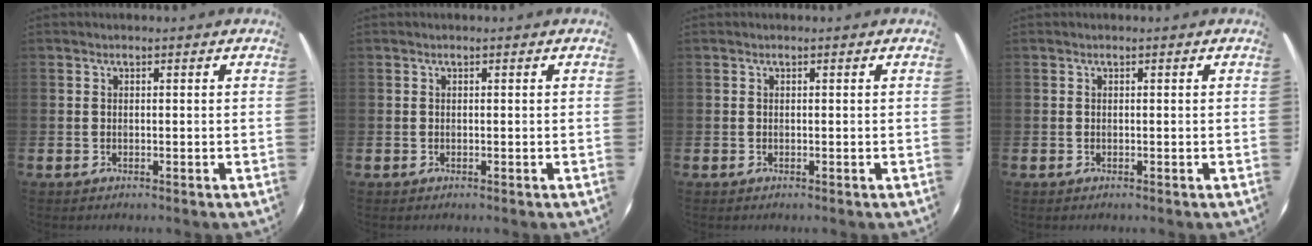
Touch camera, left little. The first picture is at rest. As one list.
[{"total": 0.0}, {"total": 0.0}, {"total": 0.0}]